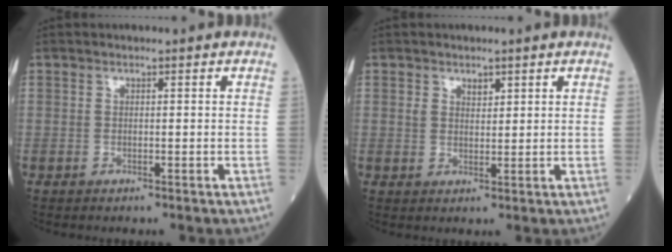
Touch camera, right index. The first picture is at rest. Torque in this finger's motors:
{"motor_torque": [-0.03, 0.04, 0.00, 0.02]}